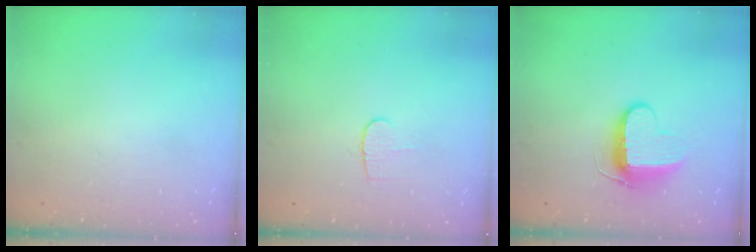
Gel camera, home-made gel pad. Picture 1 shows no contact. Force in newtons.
{"total": 5.1, "press": 5.1, "slide": 0.5}
{"total": 9.6, "press": 9.6, "slide": 0.9}